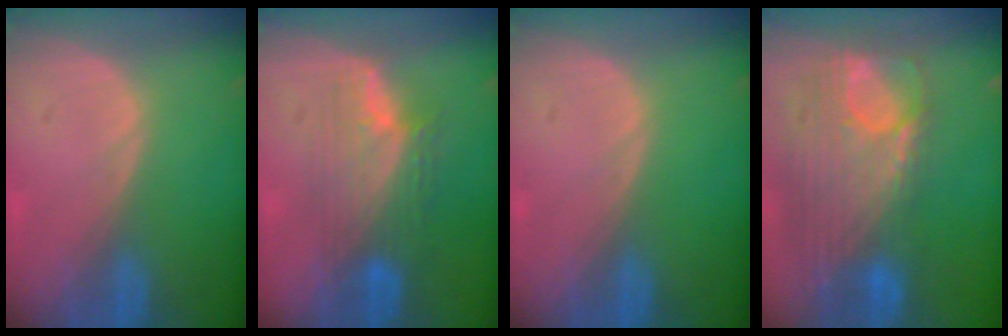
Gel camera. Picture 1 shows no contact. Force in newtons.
{"total": 7.6, "press": 7.3, "slide": 2.0}
{"total": 0.0}
{"total": 12.3, "press": 10.4, "slide": 6.5}